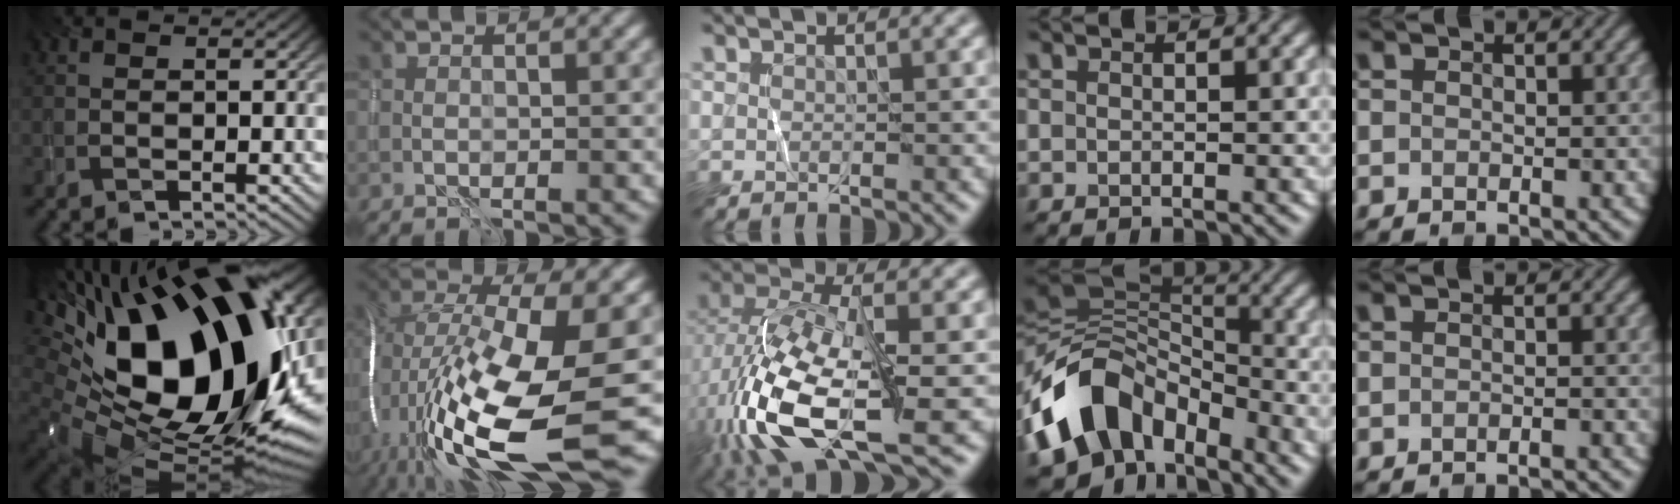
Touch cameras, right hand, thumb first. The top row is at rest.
{"thumb": {"total": 22.1, "force": [4.4, 13.0, 17.3], "torque": [-0.348, -0.016, 0.090]}, "index": {"total": 18.0, "force": [-4.2, 6.1, 16.4], "torque": [-0.334, -0.017, -0.071]}, "middle": {"total": 12.4, "force": [-3.9, 5.0, 10.6], "torque": [-0.228, -0.007, -0.081]}, "ring": {"total": 11.2, "force": [-5.5, 7.6, 6.2], "torque": [-0.112, 0.011, -0.117]}, "little": {"total": 1.8, "force": [-1.8, 0.0, 0.3], "torque": [0.001, 0.000, -0.022]}}